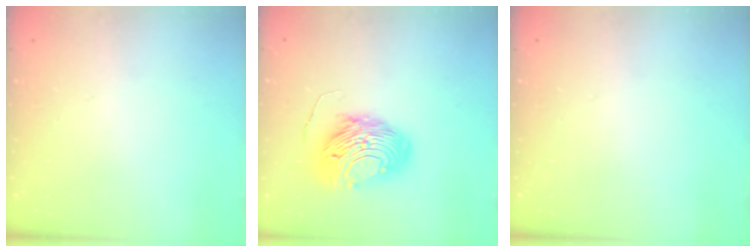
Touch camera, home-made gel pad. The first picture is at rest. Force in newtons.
{"total": 13.1, "press": 13.0, "slide": 1.2}
{"total": 0.0}